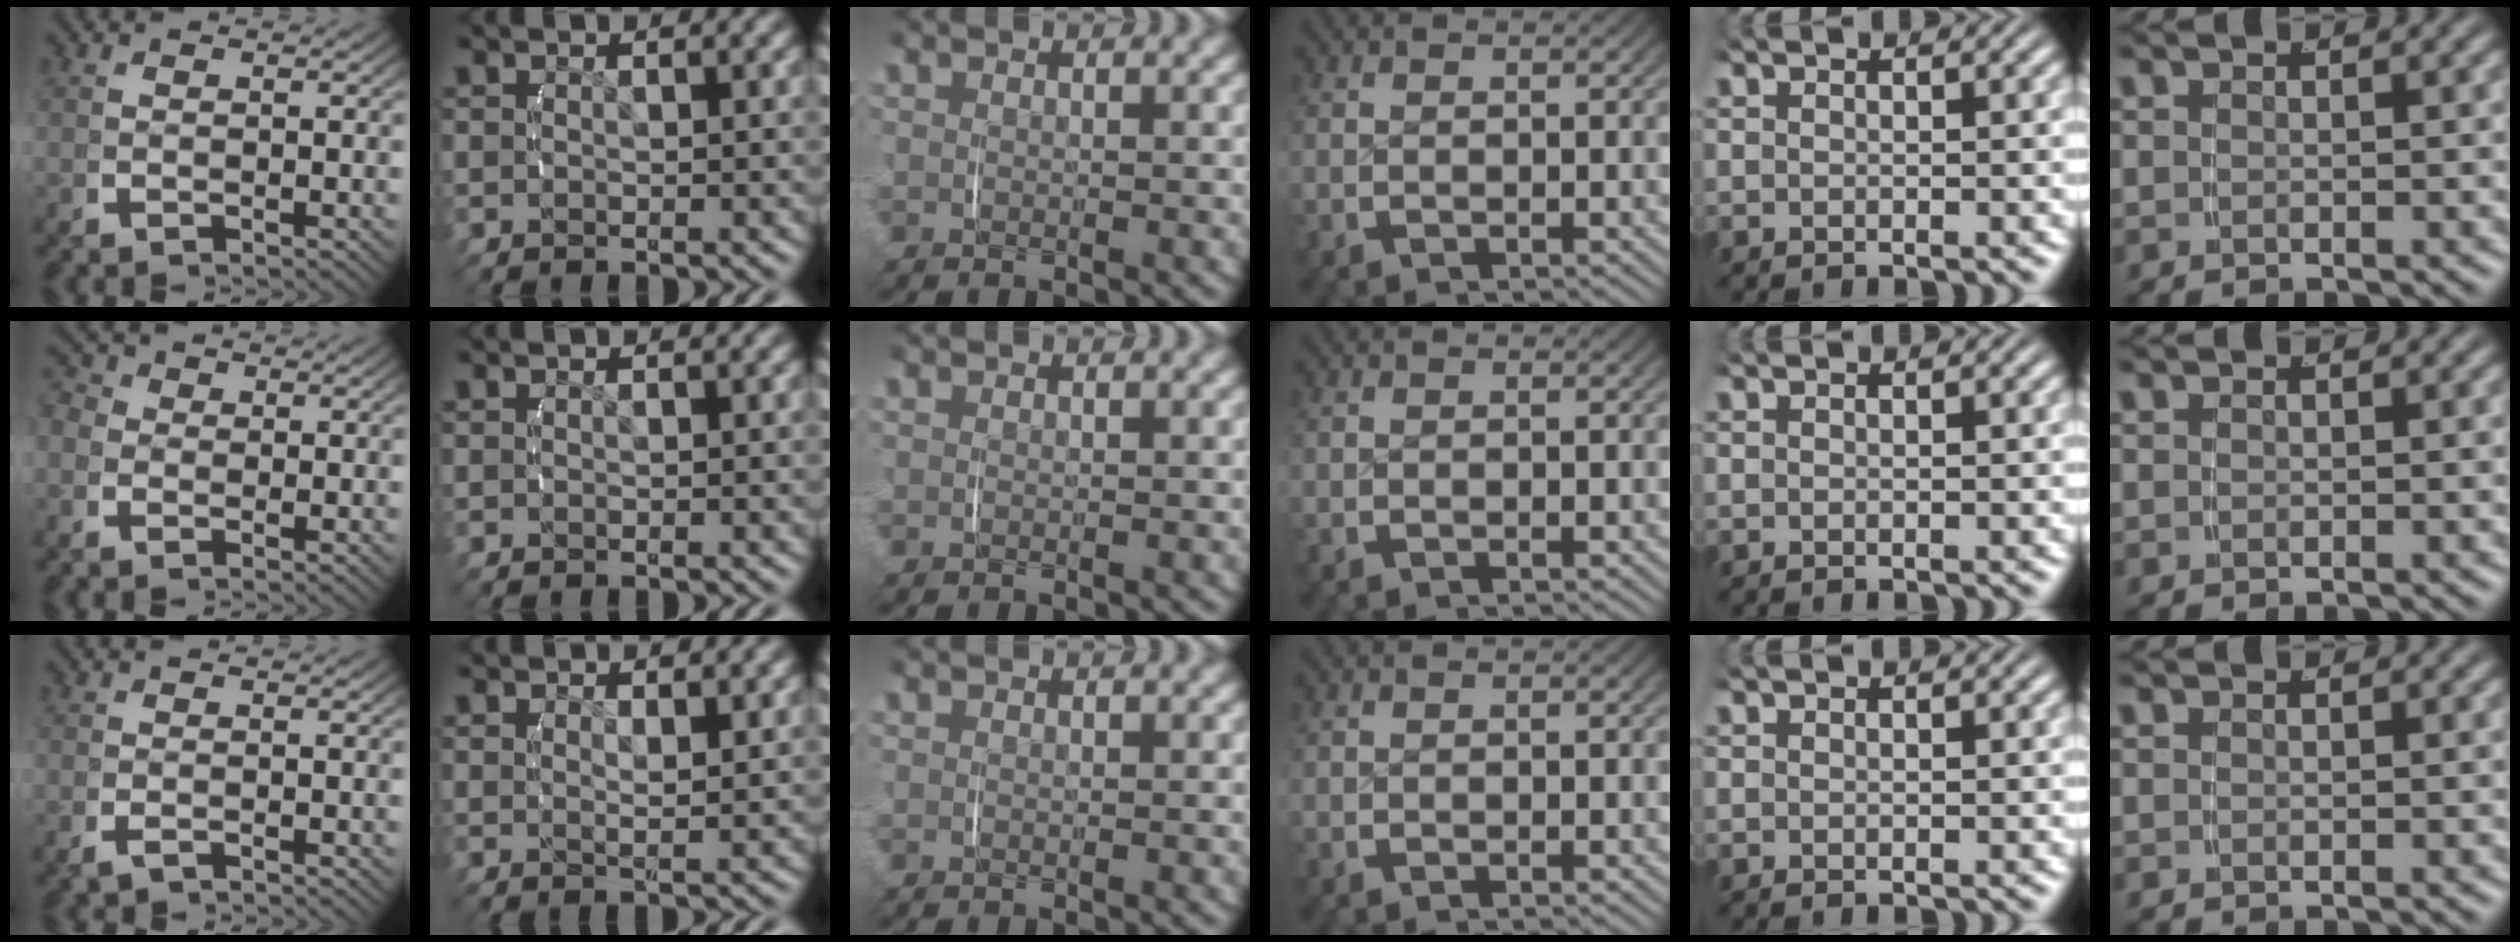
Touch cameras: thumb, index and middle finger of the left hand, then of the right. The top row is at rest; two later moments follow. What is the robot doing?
{"motion": "lift_and_place", "object": "toothpaste"}